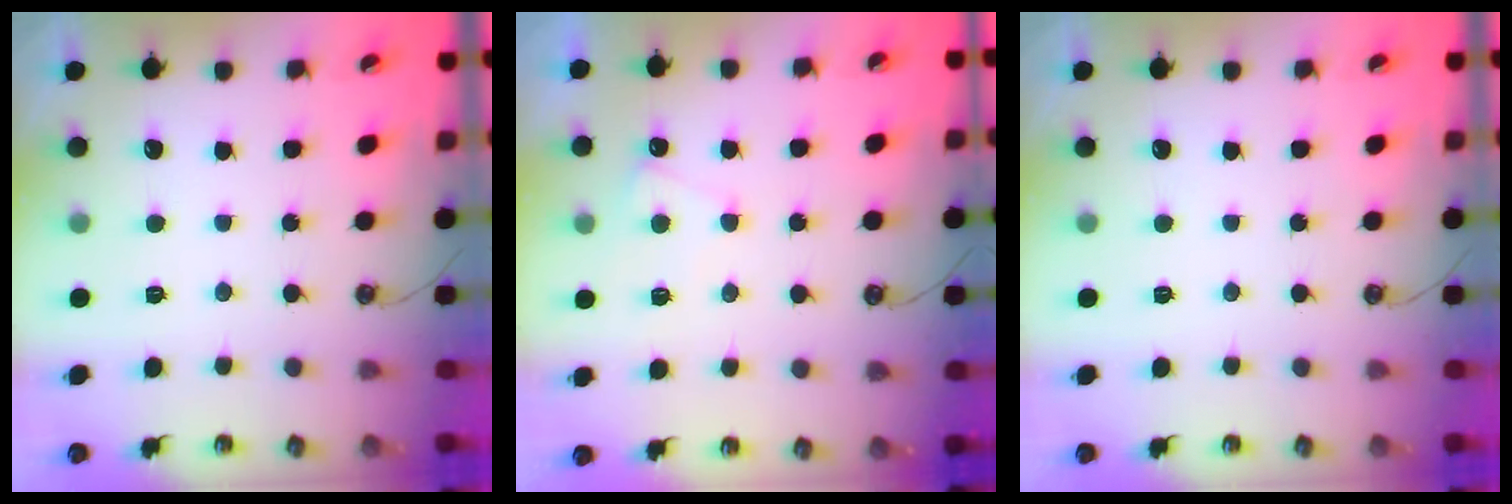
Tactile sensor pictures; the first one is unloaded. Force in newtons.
{"total": 4.8, "press": 4.8, "slide": 0.4}
{"total": 0.0}